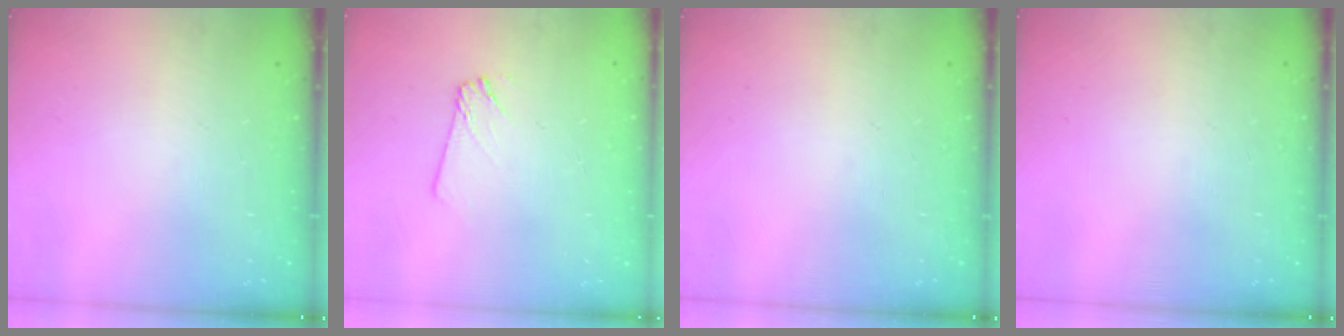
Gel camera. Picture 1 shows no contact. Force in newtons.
{"total": 2.9, "press": 2.9, "slide": 0.4}
{"total": 0.0}
{"total": 0.0}